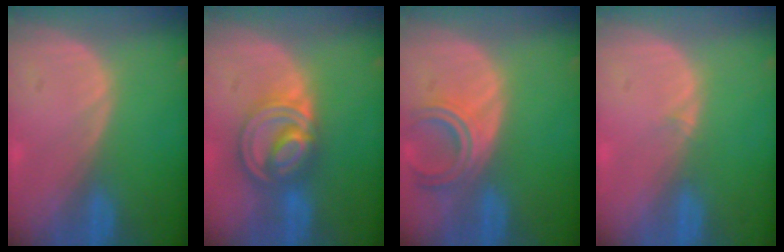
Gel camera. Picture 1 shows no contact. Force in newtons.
{"total": 8.6, "press": 7.2, "slide": 4.7}
{"total": 5.6, "press": 5.1, "slide": 2.2}
{"total": 0.9, "press": 0.5, "slide": 0.7}